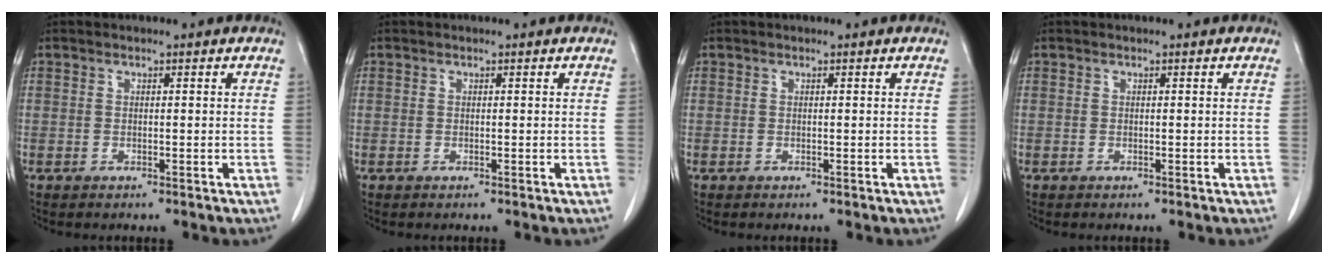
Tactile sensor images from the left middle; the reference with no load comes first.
{"total": 0.0}
{"total": 0.0}
{"total": 0.0}